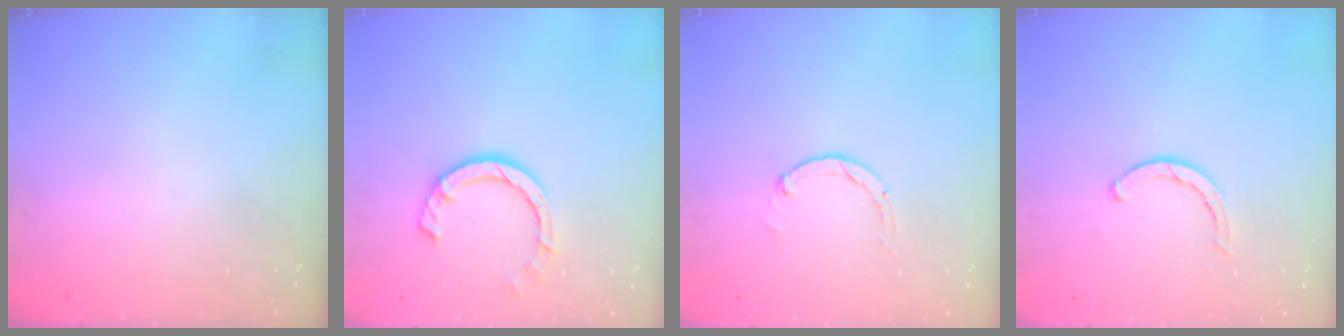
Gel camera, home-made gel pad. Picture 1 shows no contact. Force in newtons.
{"total": 7.1, "press": 7.0, "slide": 1.1}
{"total": 1.2, "press": 1.2, "slide": 0.3}
{"total": 2.8, "press": 2.8, "slide": 0.2}